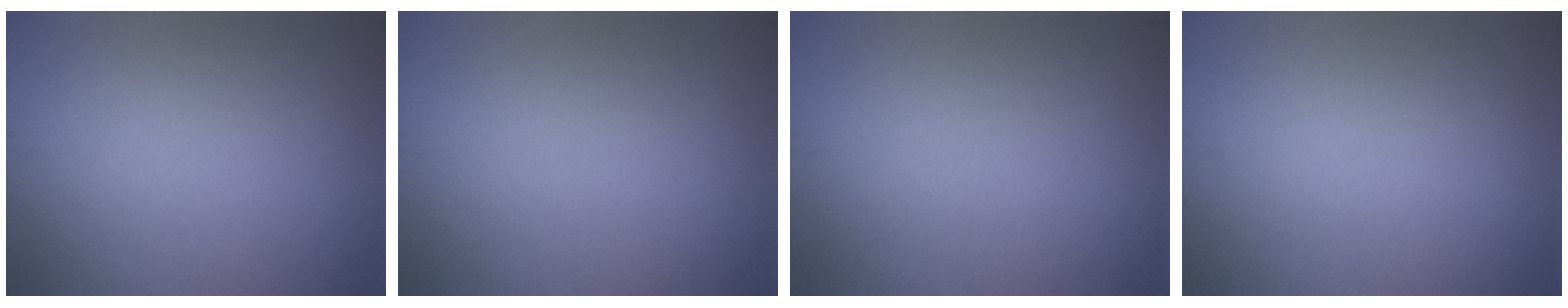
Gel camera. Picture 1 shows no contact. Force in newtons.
{"total": 0.0}
{"total": 0.0}
{"total": 0.0}